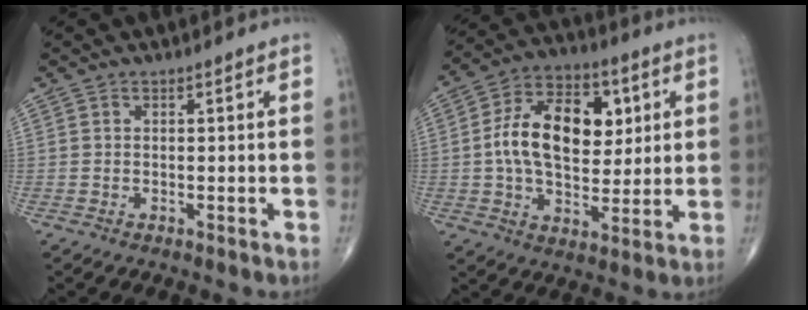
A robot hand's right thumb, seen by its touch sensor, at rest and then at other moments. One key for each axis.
{"total": 17.5, "fx": 2.8, "fy": 10.8, "fz": 13.4, "tx": -0.194, "ty": 0.007, "tz": 0.043}